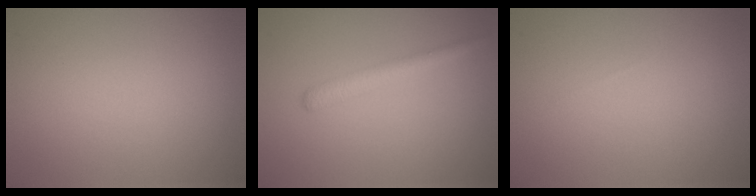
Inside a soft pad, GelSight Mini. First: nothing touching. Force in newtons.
{"total": 1.9, "press": 1.9, "slide": 0.1}
{"total": 0.0}